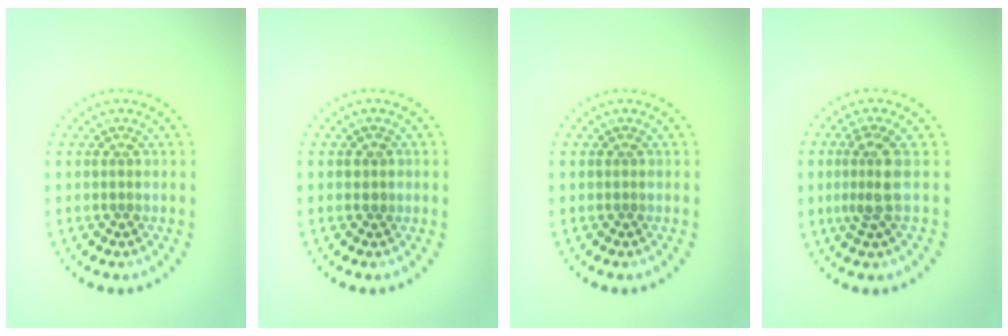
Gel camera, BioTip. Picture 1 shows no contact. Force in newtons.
{"total": 0.8, "press": 0.8, "slide": 0.1}
{"total": 0.0}
{"total": 2.6, "press": 1.9, "slide": 1.8}